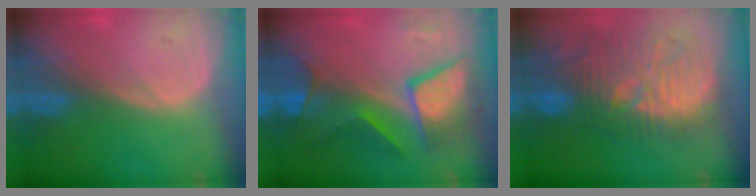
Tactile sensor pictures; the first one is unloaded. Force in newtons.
{"total": 8.6, "press": 8.6, "slide": 0.4}
{"total": 12.0, "press": 11.5, "slide": 3.4}